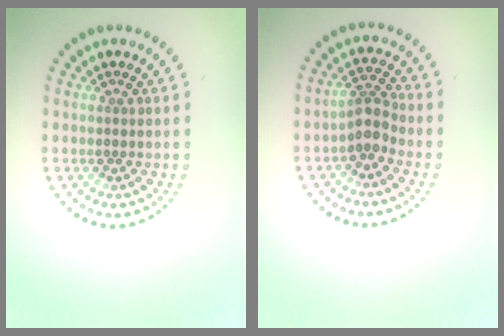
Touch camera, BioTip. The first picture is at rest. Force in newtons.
{"total": 2.6, "press": 2.1, "slide": 1.5}